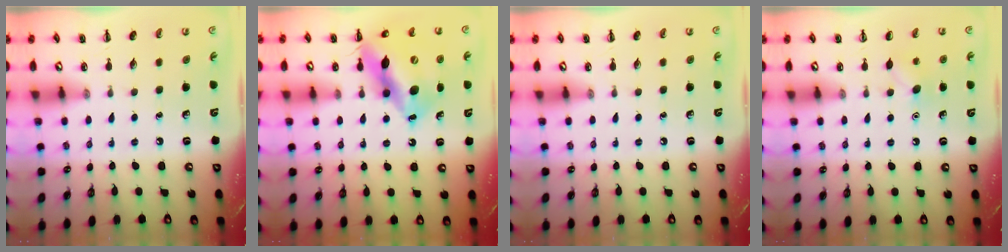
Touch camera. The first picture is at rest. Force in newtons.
{"total": 16.2, "press": 15.8, "slide": 3.6}
{"total": 0.0}
{"total": 5.6, "press": 5.4, "slide": 1.7}